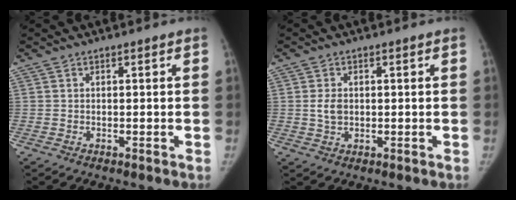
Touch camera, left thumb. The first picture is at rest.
{"total": 3.0, "force": [0.2, 2.2, 2.1], "torque": [-0.036, 0.001, 0.005]}